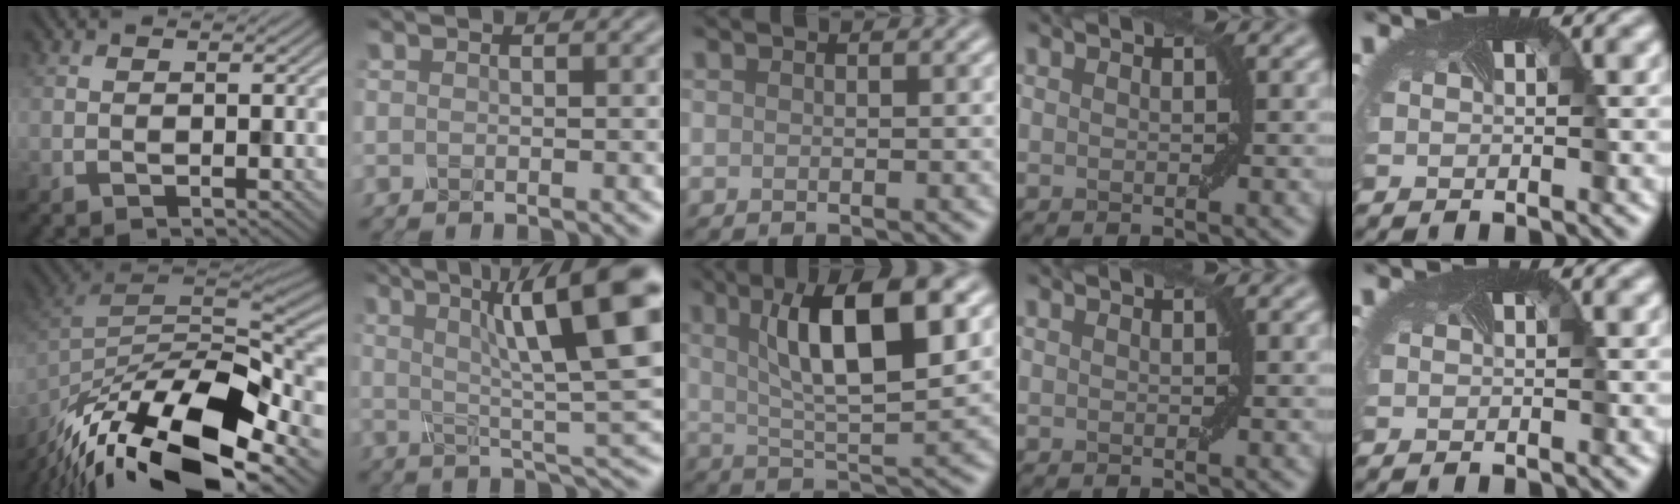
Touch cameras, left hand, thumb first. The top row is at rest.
{"thumb": {"total": 18.3, "force": [-11.4, 7.8, 12.0], "torque": [-0.258, -0.021, -0.190]}, "index": {"total": 12.3, "force": [3.4, 2.3, 11.6], "torque": [-0.156, 0.016, 0.058]}, "middle": {"total": 9.3, "force": [2.8, 2.6, 8.4], "torque": [-0.127, 0.003, 0.053]}}